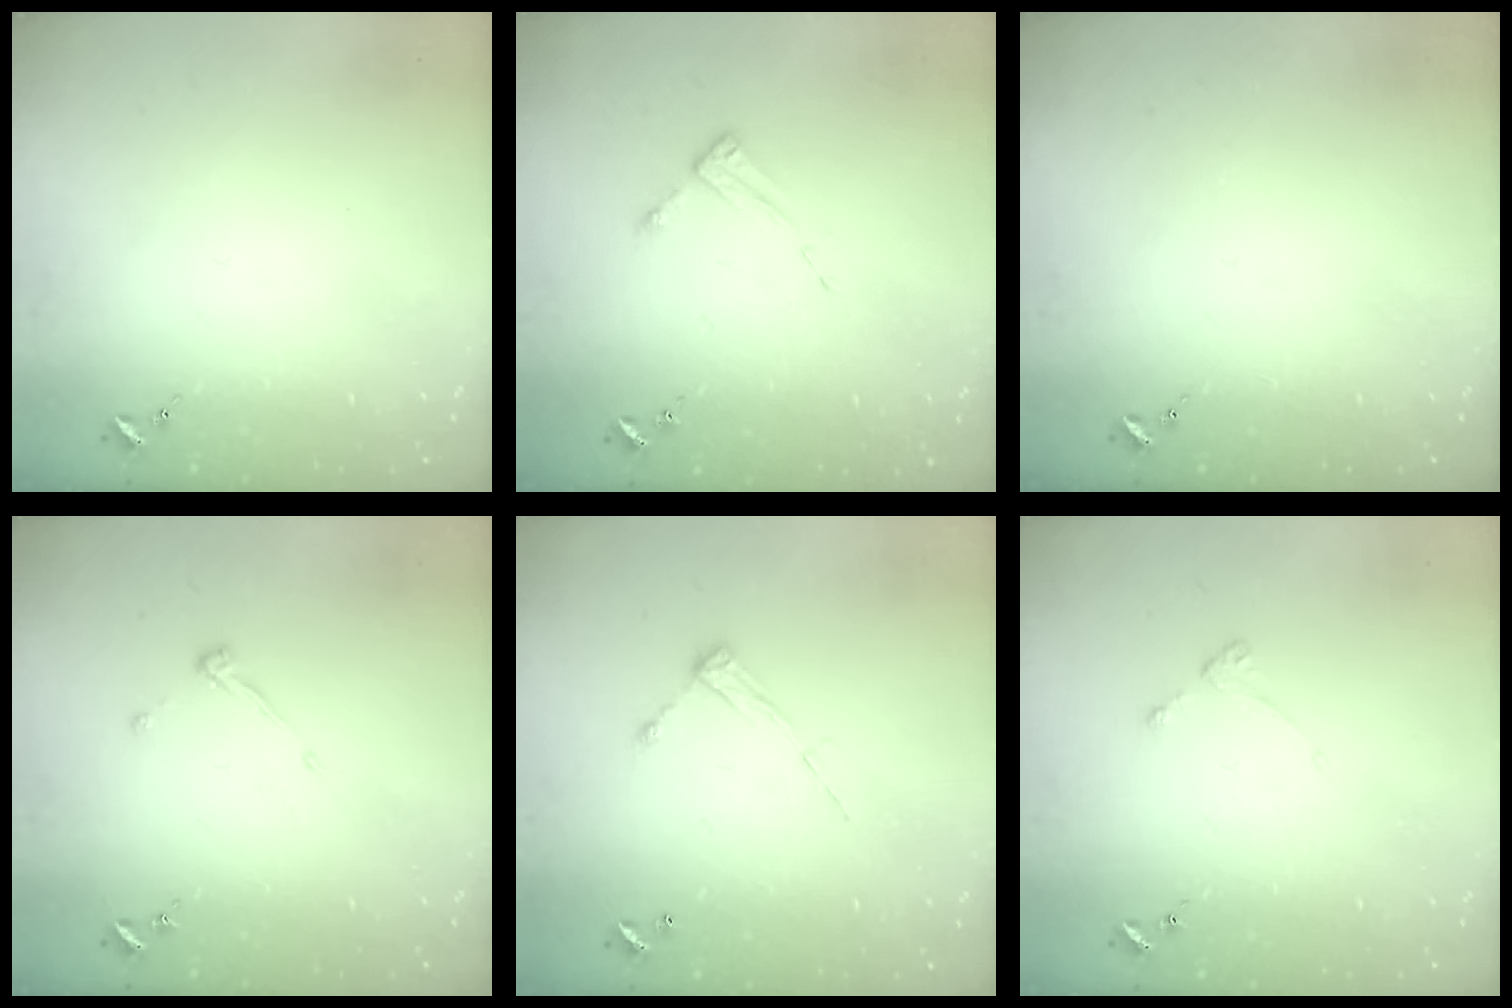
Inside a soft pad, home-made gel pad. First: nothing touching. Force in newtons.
{"total": 2.6, "press": 2.6, "slide": 0.4}
{"total": 0.0}
{"total": 3.9, "press": 3.9, "slide": 0.6}
{"total": 8.2, "press": 8.2, "slide": 0.5}
{"total": 2.7, "press": 2.6, "slide": 0.5}